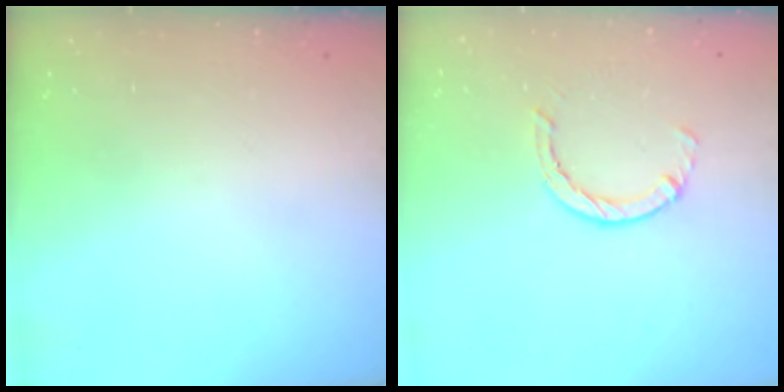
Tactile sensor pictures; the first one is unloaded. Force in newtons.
{"total": 2.5, "press": 2.4, "slide": 0.4}